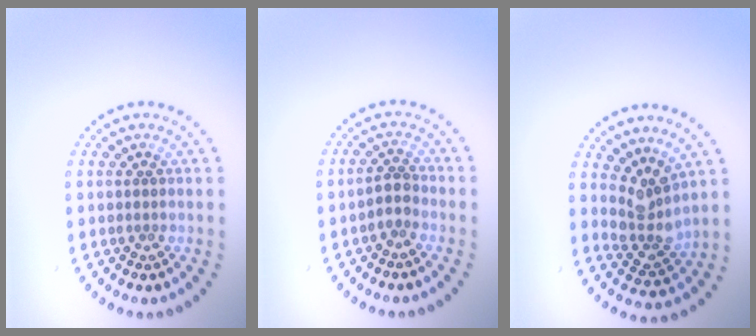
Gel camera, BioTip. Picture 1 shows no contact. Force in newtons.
{"total": 1.7, "press": 1.4, "slide": 1.0}
{"total": 3.2, "press": 2.6, "slide": 1.8}